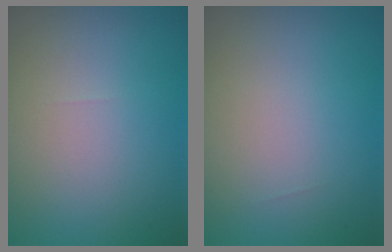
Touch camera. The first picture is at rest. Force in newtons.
{"total": 0.0}